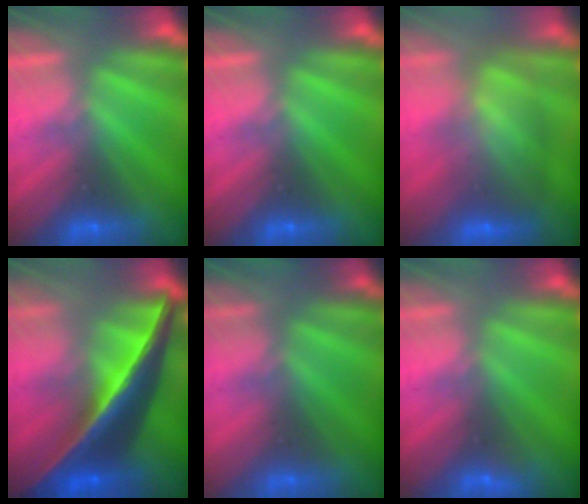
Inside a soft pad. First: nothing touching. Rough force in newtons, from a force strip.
{"total": 0.0}
{"total": 13.7}
{"total": 7.2}
{"total": 2.5}
{"total": 2.9}